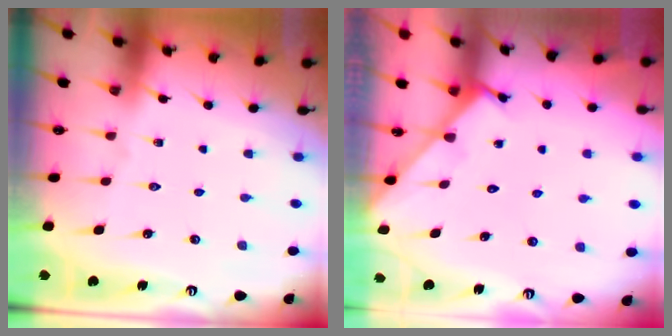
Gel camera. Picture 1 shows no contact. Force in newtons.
{"total": 1.2, "press": 1.2, "slide": 0.1}